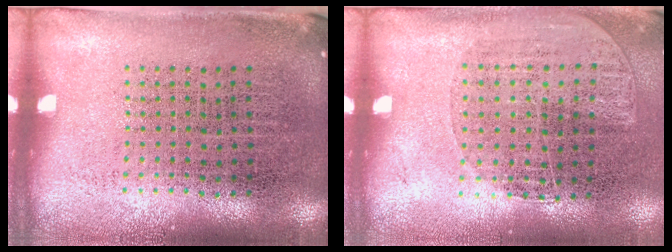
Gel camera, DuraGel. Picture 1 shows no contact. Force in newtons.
{"total": 1.1, "press": 0.9, "slide": 0.5}